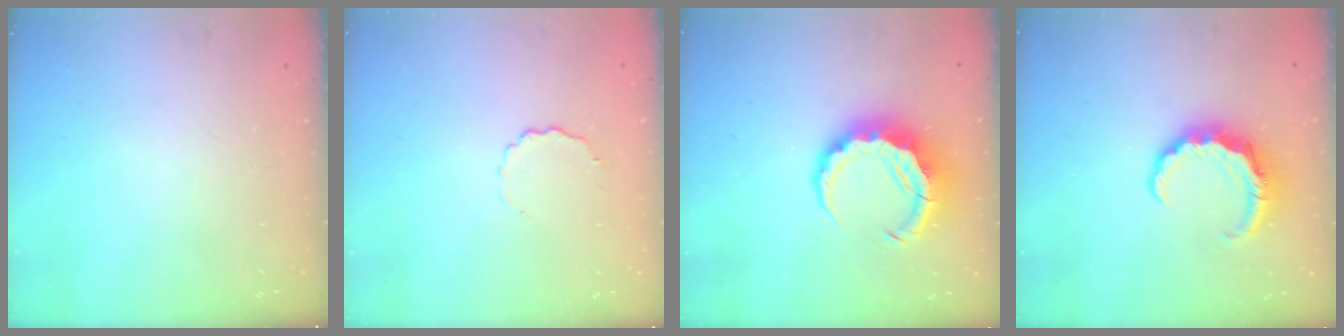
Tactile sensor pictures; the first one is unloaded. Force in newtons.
{"total": 4.1, "press": 4.0, "slide": 0.9}
{"total": 9.3, "press": 9.2, "slide": 1.6}
{"total": 7.3, "press": 7.3, "slide": 1.2}